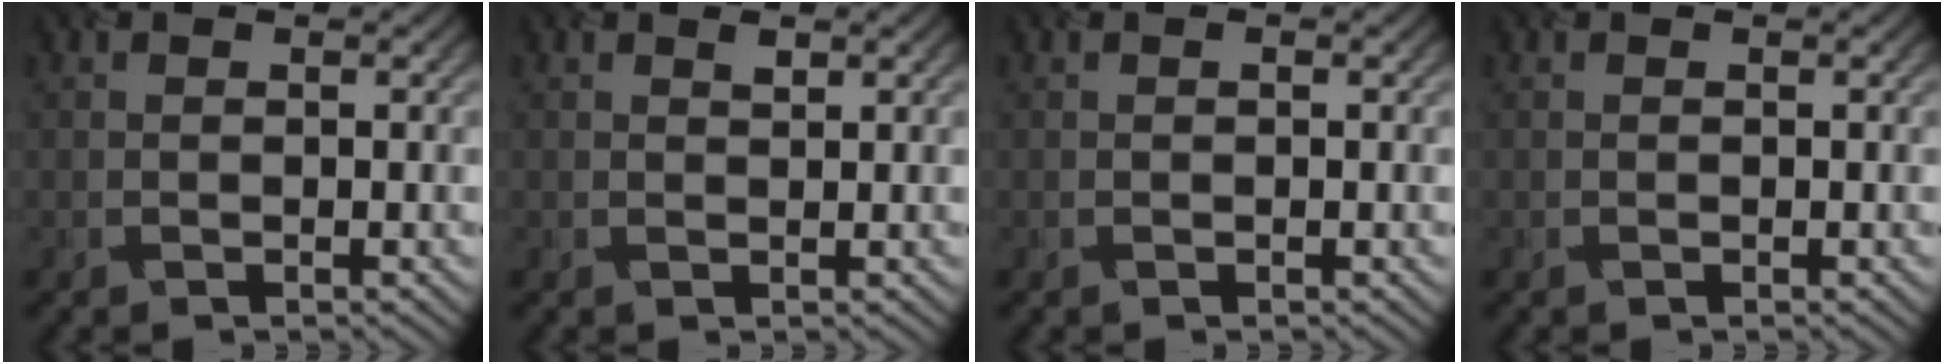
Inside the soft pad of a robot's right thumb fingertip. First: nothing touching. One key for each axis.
{"total": 0.5, "fx": 0.5, "fy": 0.0, "fz": -0.2, "tx": -0.001, "ty": -0.002, "tz": 0.009}
{"total": 0.0}
{"total": 0.0}